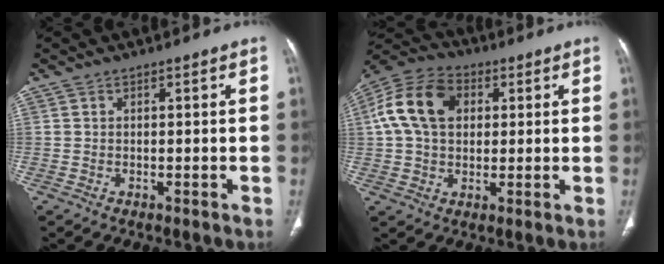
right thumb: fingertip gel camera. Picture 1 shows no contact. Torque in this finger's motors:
{"motor_torque": [0.26, 0.32, 0.42, -0.22, 0.12]}